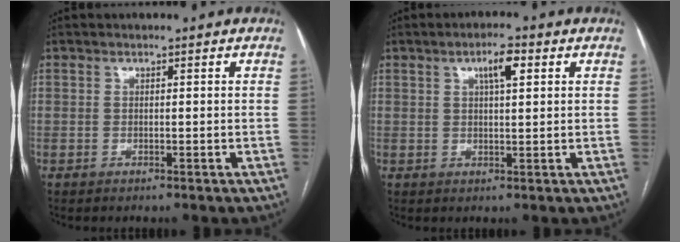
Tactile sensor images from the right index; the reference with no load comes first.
{"total": 4.1, "force": [1.7, 0.9, 3.7], "torque": [-0.066, 0.007, 0.030]}